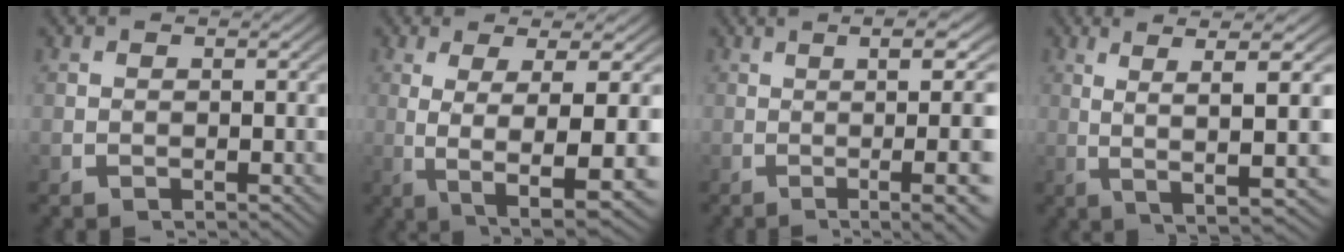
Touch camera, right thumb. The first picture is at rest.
{"total": 9.0, "force": [-1.9, 3.2, 8.1], "torque": [-0.154, -0.028, -0.009]}
{"total": 9.4, "force": [0.3, 3.0, 8.9], "torque": [-0.114, 0.005, 0.005]}
{"total": 10.2, "force": [2.2, 3.0, 9.5], "torque": [-0.135, 0.017, 0.032]}